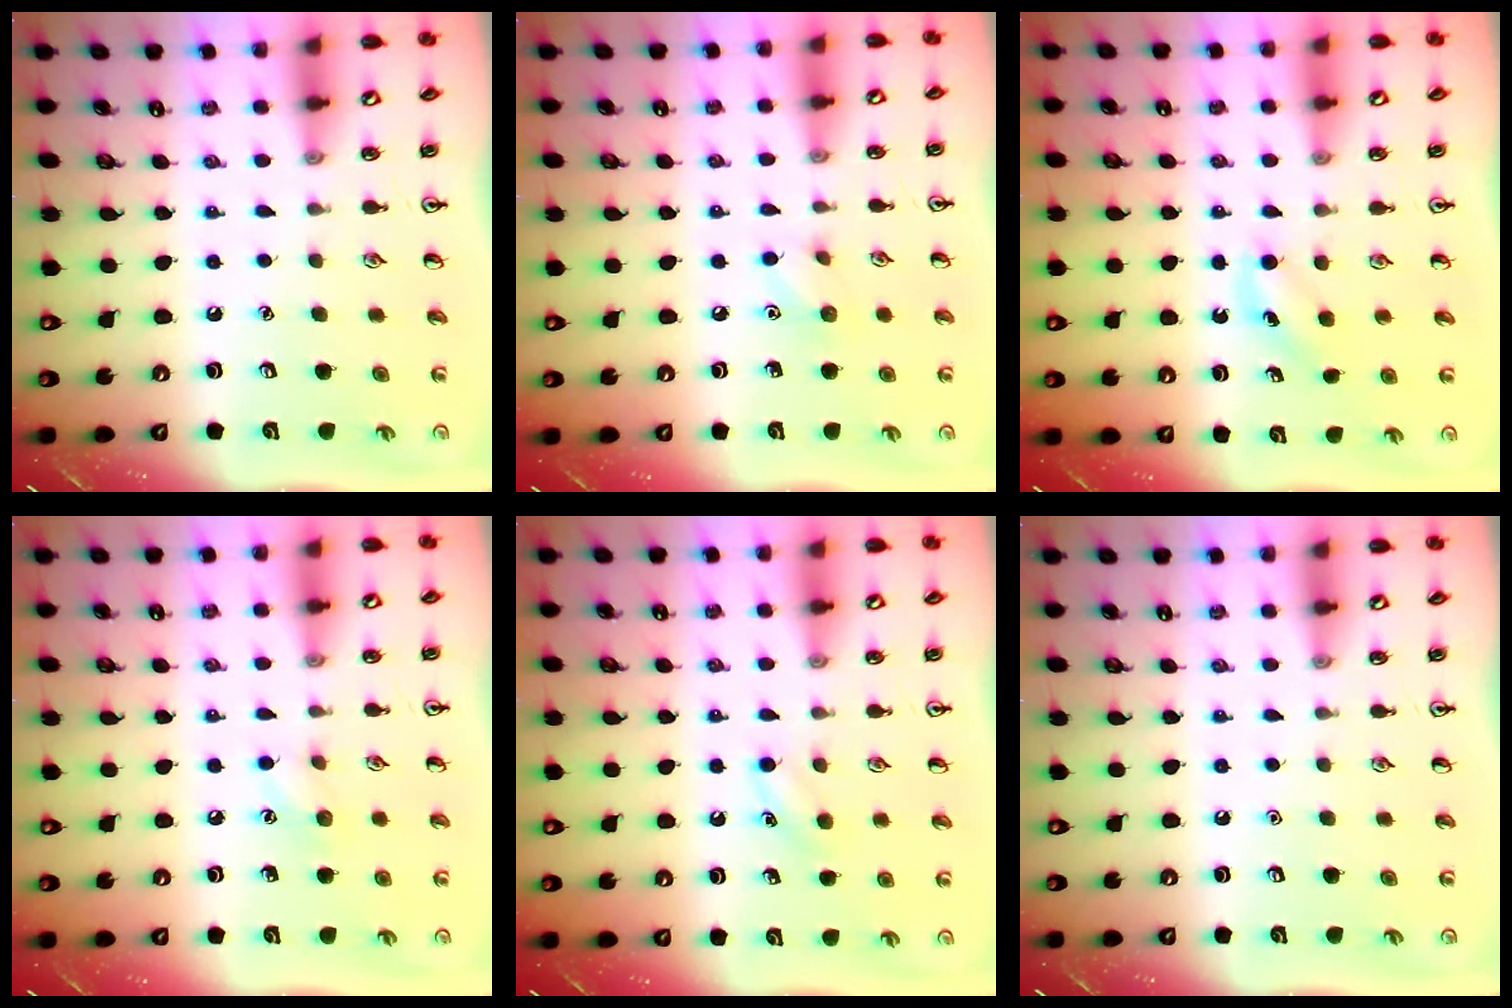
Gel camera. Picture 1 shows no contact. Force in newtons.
{"total": 5.2, "press": 5.0, "slide": 1.7}
{"total": 3.7, "press": 3.6, "slide": 1.0}
{"total": 6.0, "press": 5.8, "slide": 1.6}
{"total": 5.1, "press": 4.8, "slide": 1.7}
{"total": 0.0}